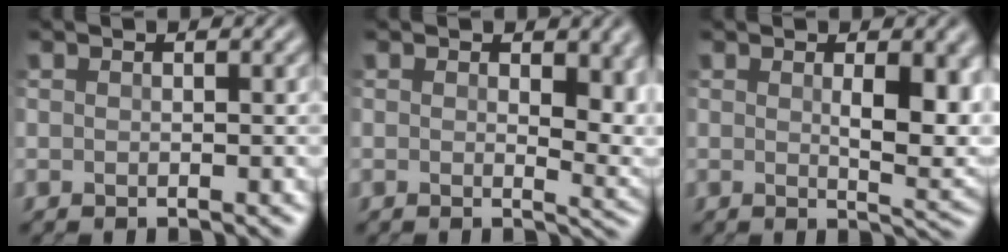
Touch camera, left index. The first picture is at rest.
{"total": 5.3, "force": [1.2, 2.5, 4.6], "torque": [-0.043, -0.009, 0.022]}
{"total": 5.9, "force": [0.9, 1.9, 5.5], "torque": [-0.073, -0.009, 0.024]}